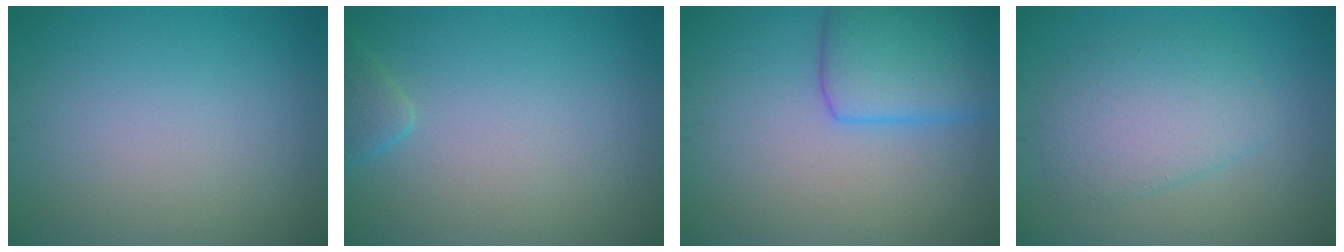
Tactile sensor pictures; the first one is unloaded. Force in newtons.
{"total": 1.4, "press": 1.4, "slide": 0.2}
{"total": 5.7, "press": 5.7, "slide": 0.2}
{"total": 4.1, "press": 4.1, "slide": 0.2}